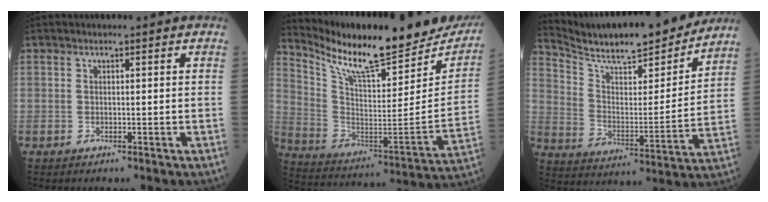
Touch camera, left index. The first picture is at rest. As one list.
[{"total": 25.0, "force": [21.8, 4.7, 11.4], "torque": [-0.197, -0.058, 0.320]}, {"total": 20.4, "force": [18.6, 2.2, 8.1], "torque": [-0.145, -0.023, 0.282]}]